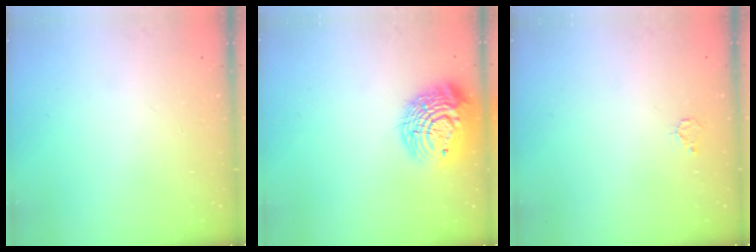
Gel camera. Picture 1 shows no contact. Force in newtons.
{"total": 17.9, "press": 17.8, "slide": 1.3}
{"total": 3.6, "press": 3.6, "slide": 0.3}